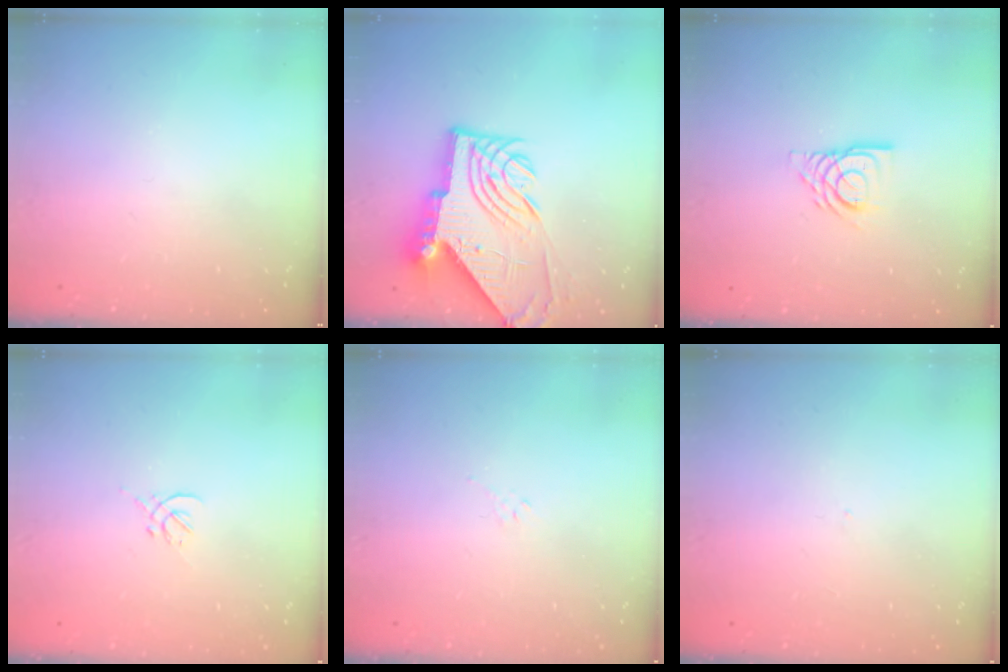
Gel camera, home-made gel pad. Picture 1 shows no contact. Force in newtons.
{"total": 14.6, "press": 14.5, "slide": 1.6}
{"total": 9.8, "press": 9.7, "slide": 1.2}
{"total": 0.0}
{"total": 4.3, "press": 4.2, "slide": 0.9}
{"total": 0.0}